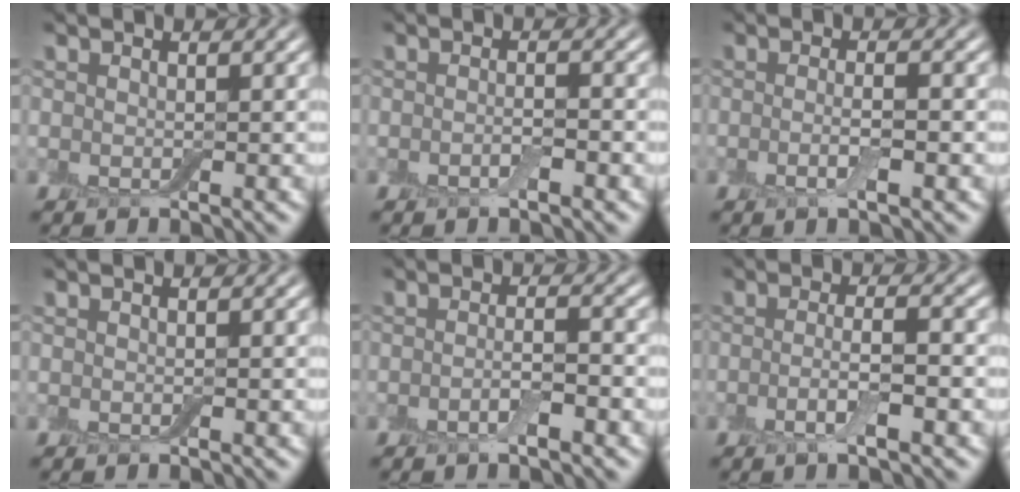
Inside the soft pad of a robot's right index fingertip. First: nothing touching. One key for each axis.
{"total": 1.3, "fx": -0.6, "fy": 0.3, "fz": 1.1, "tx": -0.021, "ty": -0.001, "tz": -0.013}
{"total": 2.4, "fx": -0.6, "fy": 0.4, "fz": 2.2, "tx": -0.043, "ty": -0.003, "tz": -0.015}
{"total": 0.0}
{"total": 2.1, "fx": -1.0, "fy": 0.4, "fz": 1.9, "tx": -0.034, "ty": 0.002, "tz": -0.020}
{"total": 3.3, "fx": -1.1, "fy": 0.6, "fz": 3.0, "tx": -0.056, "ty": 0.003, "tz": -0.025}